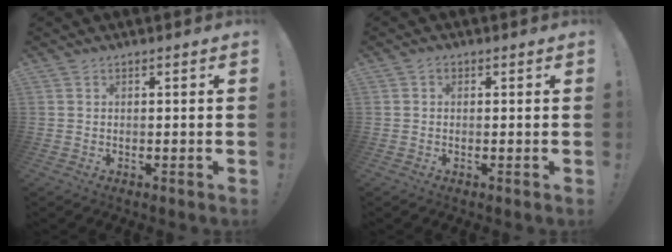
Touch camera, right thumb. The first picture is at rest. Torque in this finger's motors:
{"motor_torque": [-0.02, 0.12, 0.12, 0.21, -0.03]}